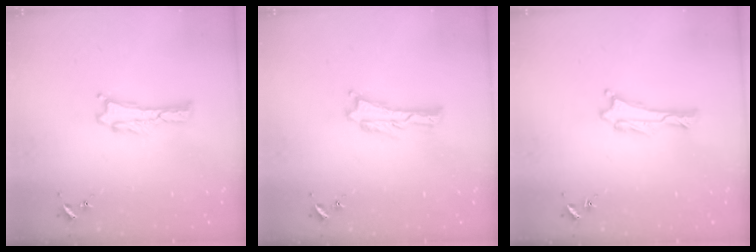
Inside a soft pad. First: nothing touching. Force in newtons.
{"total": 0.0}
{"total": 0.6, "press": 0.5, "slide": 0.1}